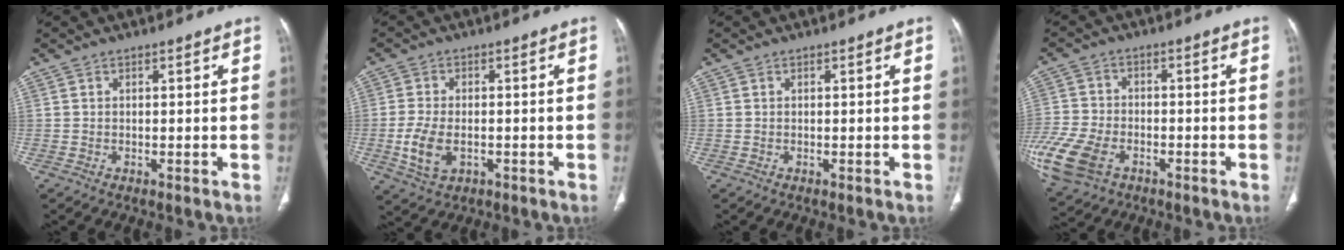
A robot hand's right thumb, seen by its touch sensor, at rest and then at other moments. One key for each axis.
{"total": 6.9, "fx": -1.6, "fy": 4.2, "fz": 5.2, "tx": -0.110, "ty": -0.001, "tz": -0.026}
{"total": 0.0}
{"total": 14.4, "fx": -6.4, "fy": 9.2, "fz": 9.1, "tx": -0.228, "ty": -0.001, "tz": -0.117}